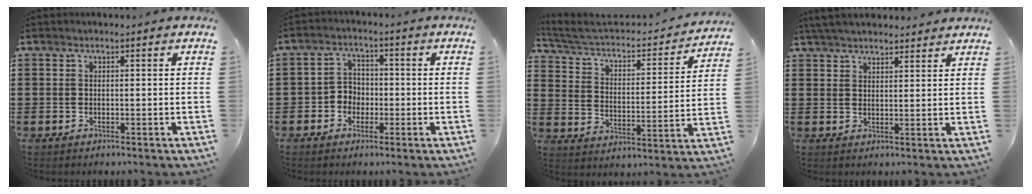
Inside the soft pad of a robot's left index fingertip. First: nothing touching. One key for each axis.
{"total": 3.4, "fx": -1.5, "fy": 2.8, "fz": 1.1, "tx": -0.031, "ty": 0.008, "tz": -0.034}
{"total": 3.6, "fx": 3.1, "fy": 1.1, "fz": 1.6, "tx": -0.050, "ty": -0.026, "tz": 0.043}
{"total": 4.1, "fx": 3.9, "fy": 0.3, "fz": 0.9, "tx": -0.028, "ty": -0.003, "tz": 0.075}